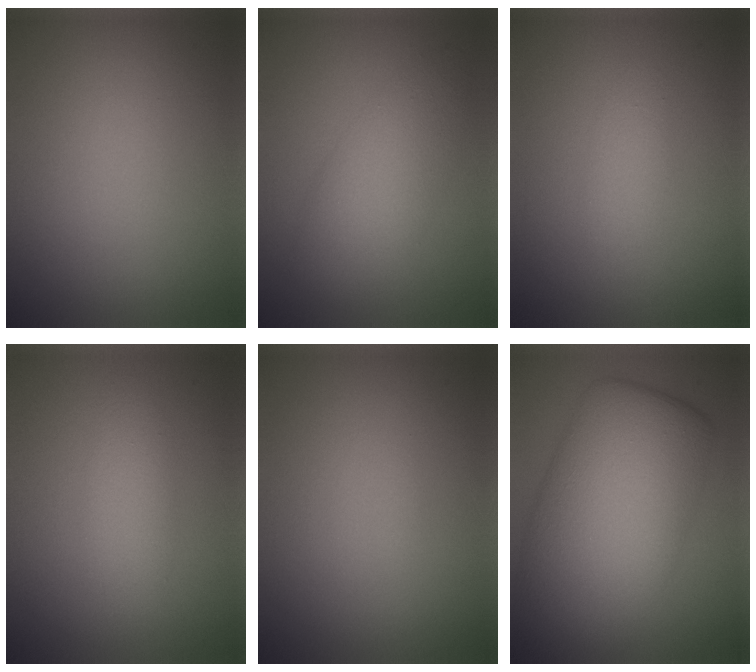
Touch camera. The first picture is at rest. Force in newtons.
{"total": 4.3, "press": 4.3, "slide": 0.3}
{"total": 1.4, "press": 1.4, "slide": 0.0}
{"total": 2.3, "press": 2.3, "slide": 0.1}
{"total": 0.0}
{"total": 12.2, "press": 12.2, "slide": 0.4}